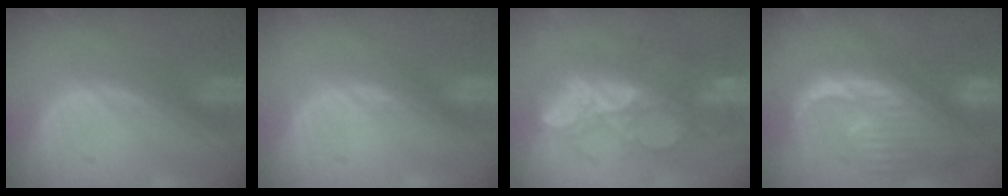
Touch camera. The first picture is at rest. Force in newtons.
{"total": 0.5, "press": 0.5, "slide": 0.2}
{"total": 9.0, "press": 8.8, "slide": 1.8}
{"total": 13.0, "press": 11.2, "slide": 6.6}